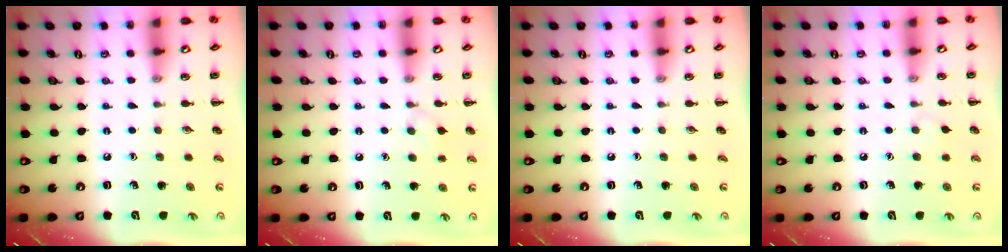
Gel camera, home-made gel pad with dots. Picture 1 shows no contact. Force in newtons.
{"total": 5.0, "press": 4.8, "slide": 1.5}
{"total": 0.0}
{"total": 2.8, "press": 2.5, "slide": 1.1}